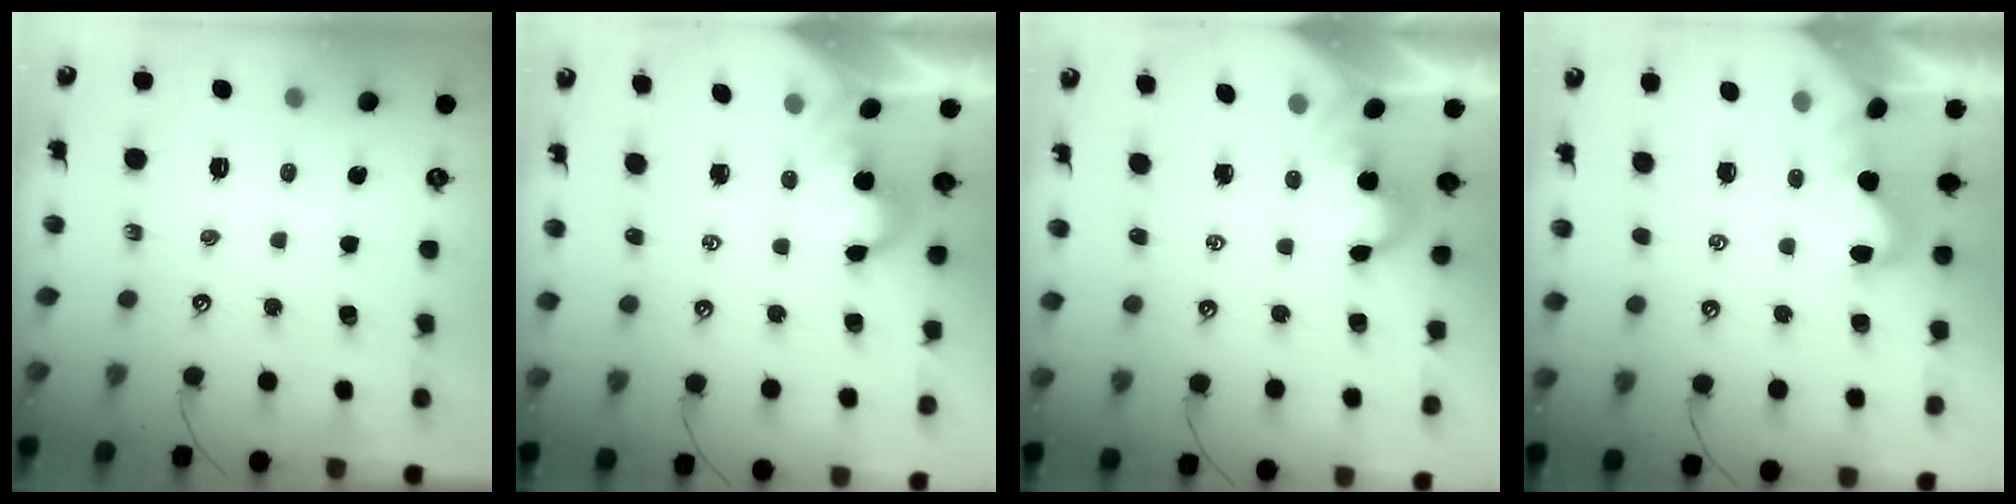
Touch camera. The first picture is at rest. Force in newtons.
{"total": 2.1, "press": 2.1, "slide": 0.4}
{"total": 2.1, "press": 2.1, "slide": 0.4}
{"total": 1.0, "press": 0.9, "slide": 0.4}